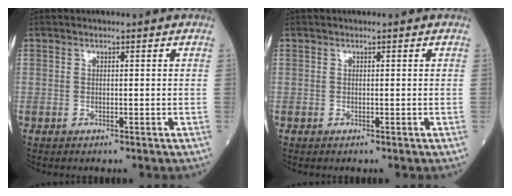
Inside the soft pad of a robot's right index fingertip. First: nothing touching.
{"total": 0.0}